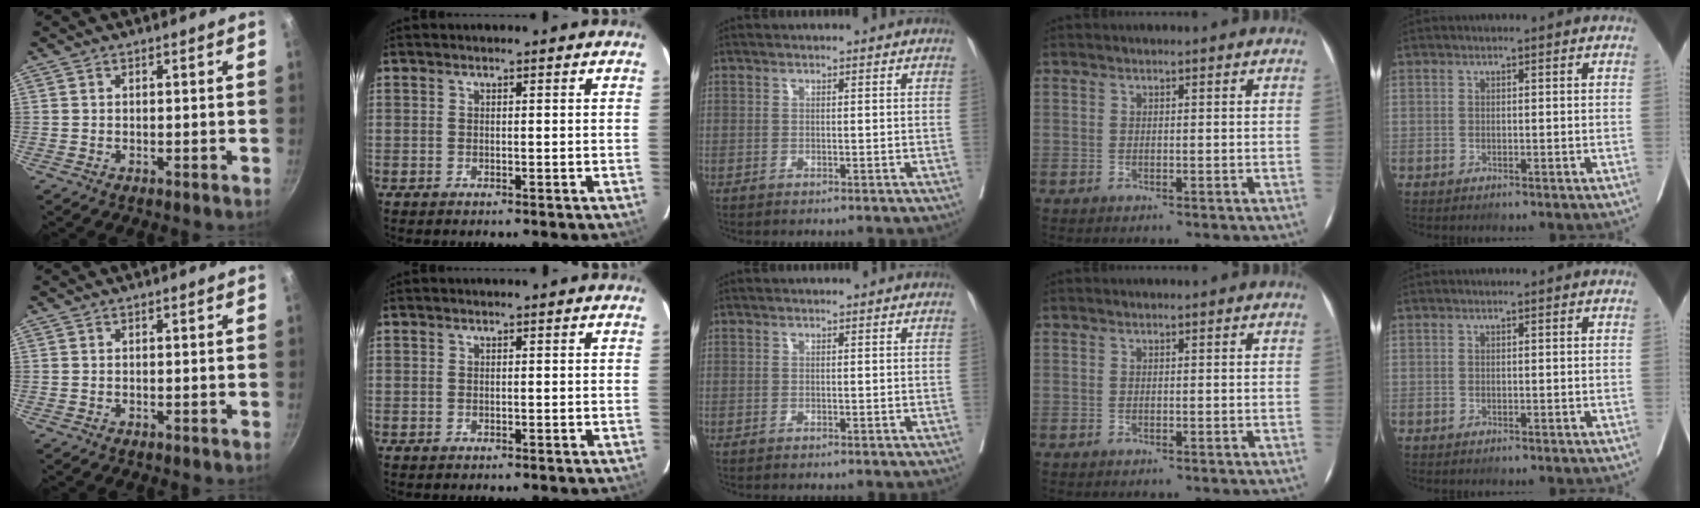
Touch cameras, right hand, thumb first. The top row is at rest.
{}